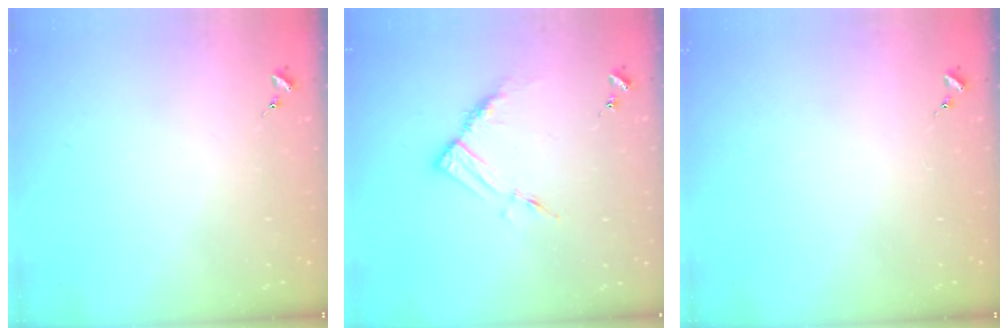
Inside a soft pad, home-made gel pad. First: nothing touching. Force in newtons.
{"total": 8.8, "press": 8.8, "slide": 0.6}
{"total": 0.0}